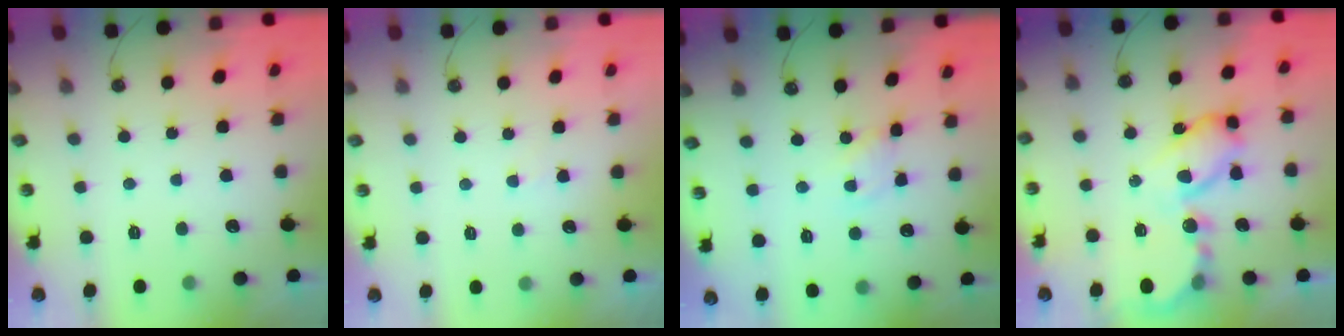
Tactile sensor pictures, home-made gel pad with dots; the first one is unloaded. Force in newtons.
{"total": 1.9, "press": 1.9, "slide": 0.3}
{"total": 1.6, "press": 1.6, "slide": 0.2}
{"total": 15.3, "press": 15.3, "slide": 1.3}